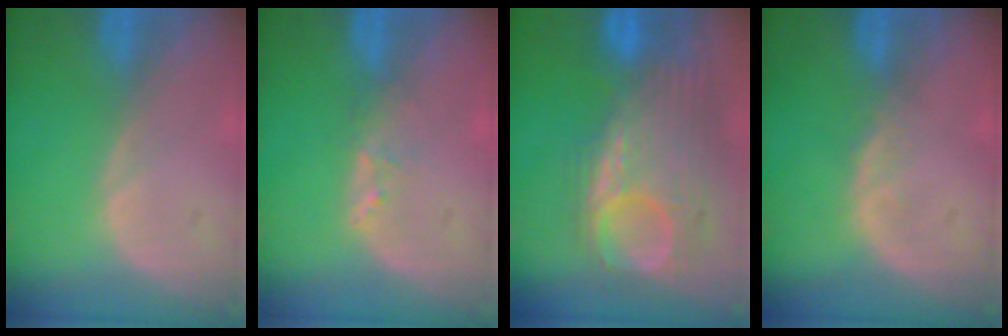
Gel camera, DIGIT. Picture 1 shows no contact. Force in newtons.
{"total": 1.6, "press": 1.5, "slide": 0.3}
{"total": 12.0, "press": 10.4, "slide": 6.0}
{"total": 1.1, "press": 1.1, "slide": 0.2}